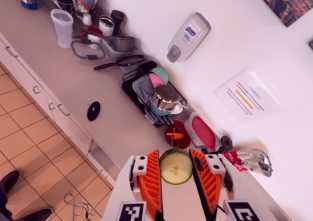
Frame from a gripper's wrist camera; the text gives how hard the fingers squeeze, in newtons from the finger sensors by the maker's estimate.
{"total": 8.4, "left": 8.3, "right": 8.5}